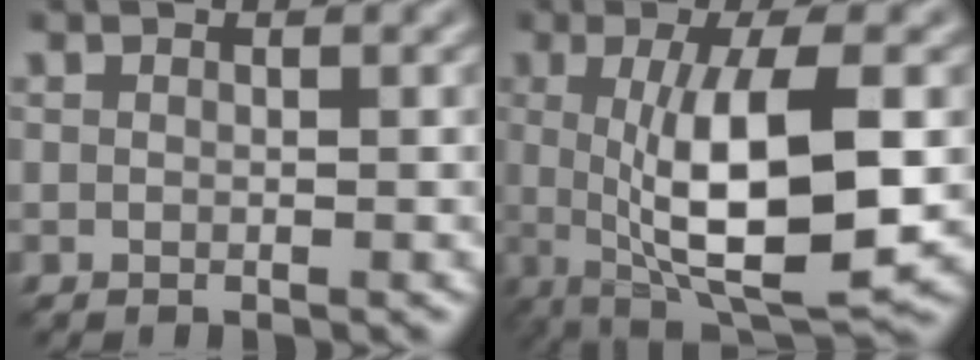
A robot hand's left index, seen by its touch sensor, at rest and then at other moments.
{"total": 10.5, "force": [-0.3, 3.0, 10.1], "torque": [-0.158, -0.012, 0.002]}